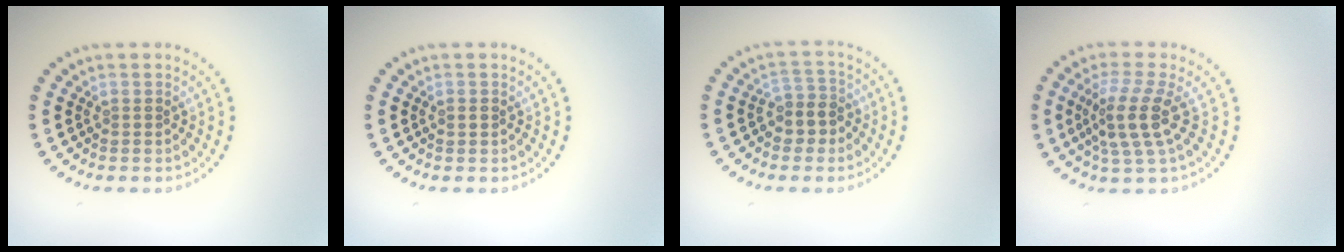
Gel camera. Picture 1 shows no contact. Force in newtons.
{"total": 0.9, "press": 0.9, "slide": 0.1}
{"total": 2.6, "press": 2.2, "slide": 1.3}
{"total": 3.9, "press": 3.2, "slide": 2.2}